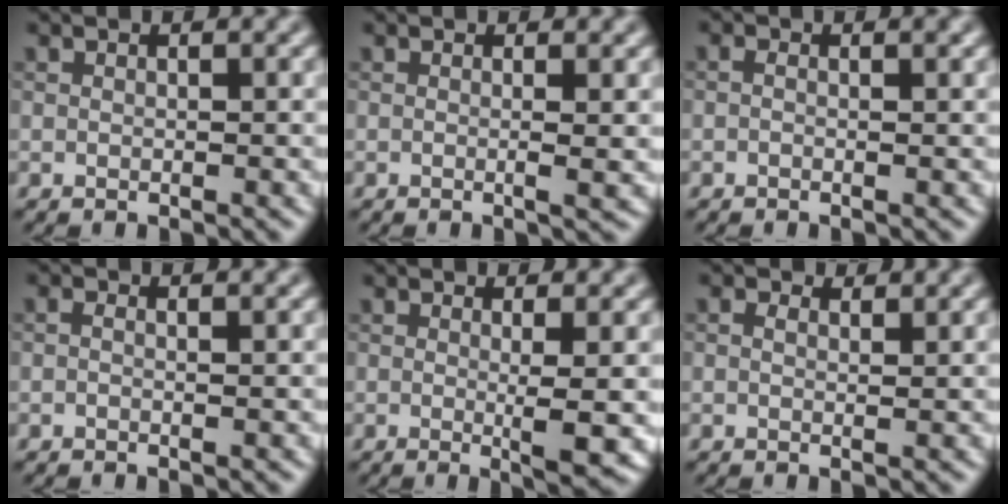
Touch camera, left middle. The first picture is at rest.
{"total": 1.8, "force": [0.2, 0.6, 1.7], "torque": [-0.020, 0.000, -0.002]}
{"total": 1.5, "force": [0.5, 0.7, 1.3], "torque": [-0.007, -0.002, -0.006]}
{"total": 1.8, "force": [0.7, 0.9, 1.4], "torque": [-0.008, 0.005, -0.011]}
{"total": 3.5, "force": [0.2, 0.6, 3.4], "torque": [-0.047, -0.009, 0.002]}
{"total": 2.1, "force": [1.4, 1.0, 1.2], "torque": [-0.019, -0.005, 0.010]}